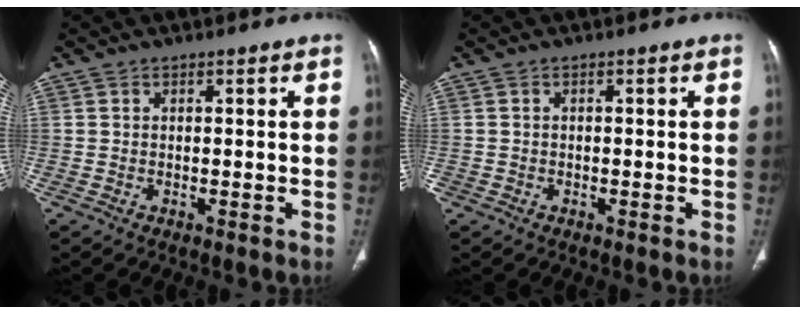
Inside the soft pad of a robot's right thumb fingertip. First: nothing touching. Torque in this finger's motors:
{"motor_torque": [0.00, -0.25, -0.23, 0.07, -0.02]}